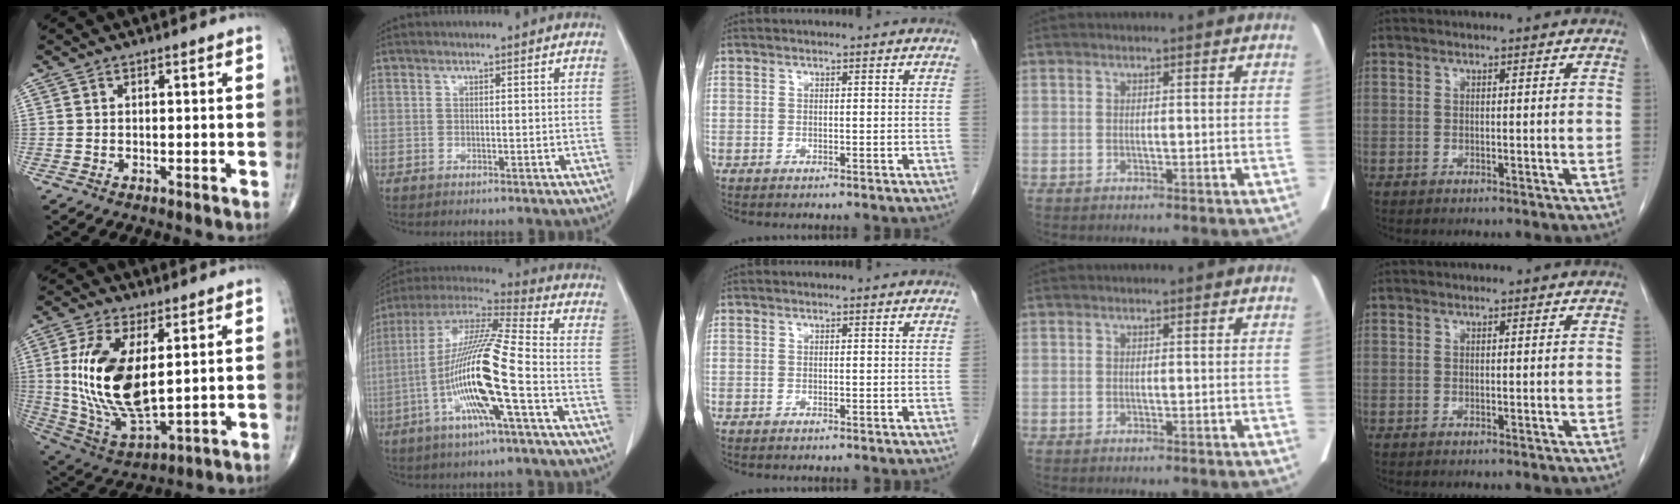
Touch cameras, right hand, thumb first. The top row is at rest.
{"thumb": {"total": 18.3, "force": [2.9, 8.4, 16.0], "torque": [-0.318, -0.022, 0.071]}, "index": {"total": 18.2, "force": [-5.1, 0.7, 17.5], "torque": [-0.349, -0.005, -0.103]}}